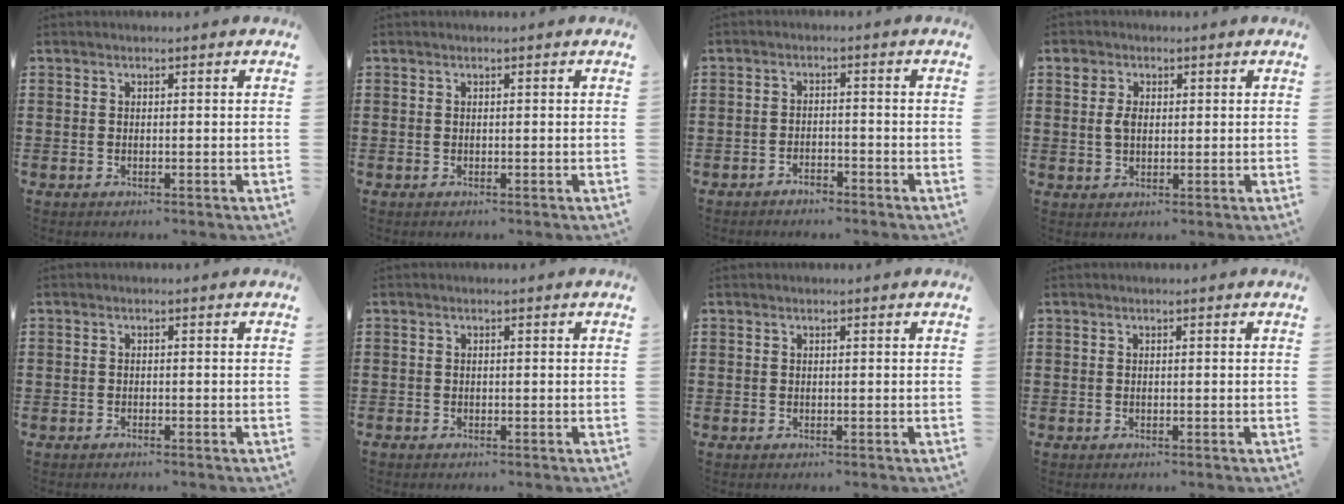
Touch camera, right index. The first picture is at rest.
{"total": 0.0}
{"total": 2.0, "force": [-1.9, 0.4, 0.2], "torque": [-0.012, 0.004, -0.040]}
{"total": 2.9, "force": [0.7, 2.1, 1.9], "torque": [-0.045, 0.012, 0.010]}
{"total": 0.6, "force": [-0.6, 0.1, 0.1], "torque": [-0.003, -0.001, -0.012]}
{"total": 0.5, "force": [-0.5, 0.2, 0.0], "torque": [0.000, 0.001, -0.011]}
{"total": 0.0}
{"total": 0.0}